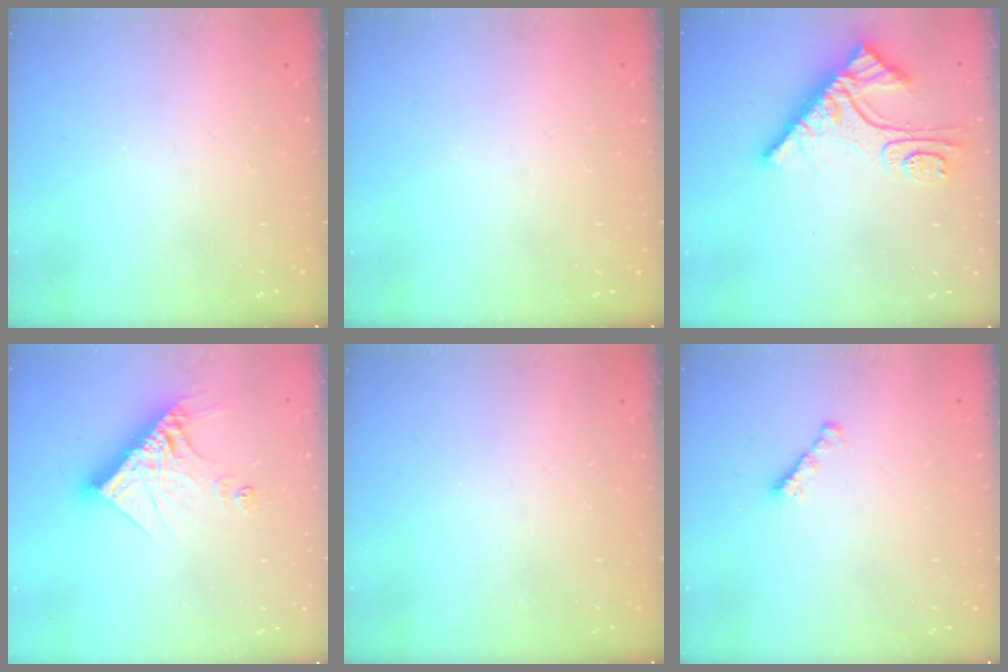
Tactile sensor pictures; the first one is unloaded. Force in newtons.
{"total": 0.0}
{"total": 11.8, "press": 11.7, "slide": 0.9}
{"total": 14.4, "press": 14.3, "slide": 1.5}
{"total": 0.0}
{"total": 1.6, "press": 1.5, "slide": 0.5}